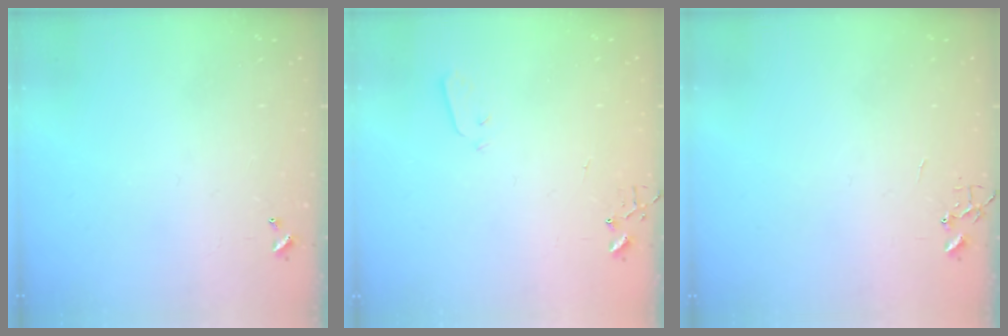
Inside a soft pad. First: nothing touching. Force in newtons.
{"total": 2.8, "press": 2.7, "slide": 0.4}
{"total": 0.0}